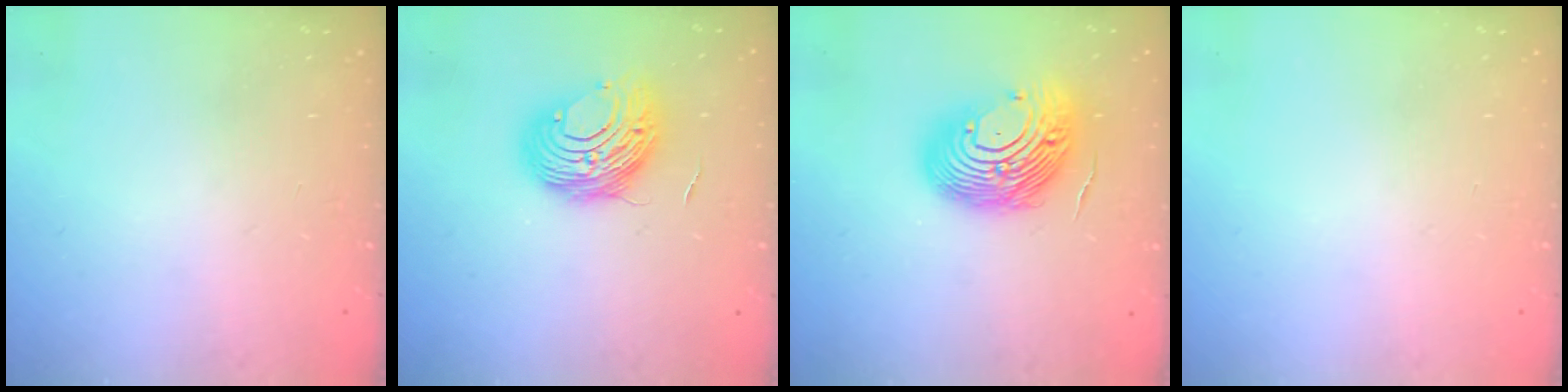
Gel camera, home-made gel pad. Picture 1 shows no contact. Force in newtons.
{"total": 10.6, "press": 10.5, "slide": 1.0}
{"total": 15.5, "press": 14.6, "slide": 5.1}
{"total": 0.0}